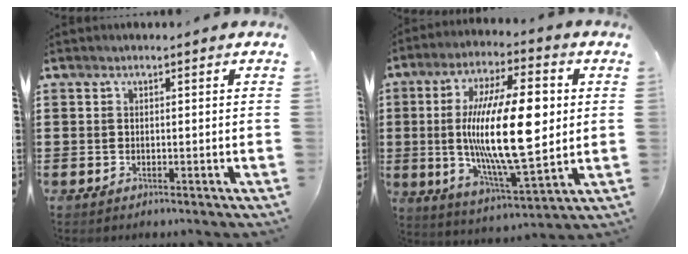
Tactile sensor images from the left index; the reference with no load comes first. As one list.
[{"total": 19.0, "force": [1.8, 6.5, 17.7], "torque": [-0.337, -0.005, 0.025]}]